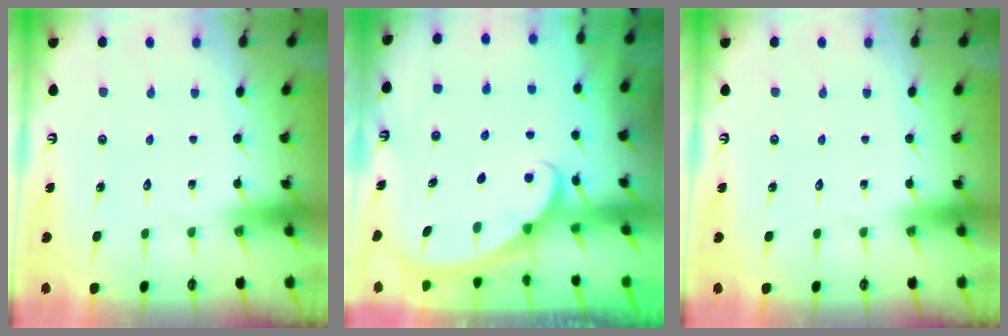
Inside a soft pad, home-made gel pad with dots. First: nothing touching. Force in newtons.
{"total": 1.8, "press": 1.8, "slide": 0.2}
{"total": 0.0}